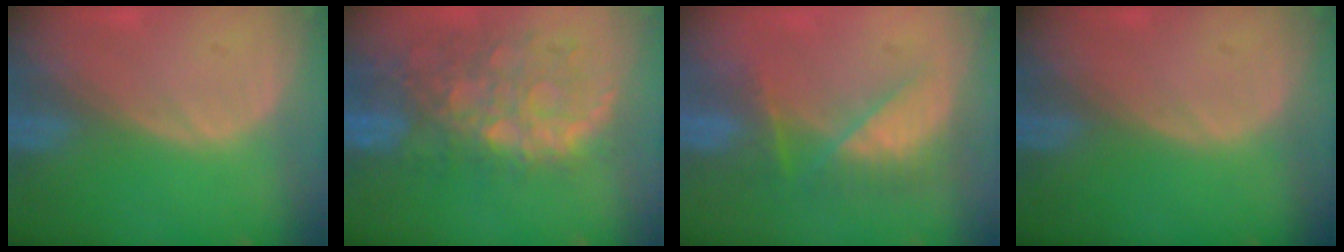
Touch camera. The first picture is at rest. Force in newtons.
{"total": 11.1, "press": 9.7, "slide": 5.5}
{"total": 8.2, "press": 7.0, "slide": 4.3}
{"total": 0.0}